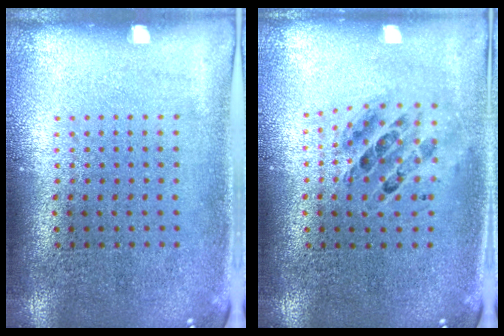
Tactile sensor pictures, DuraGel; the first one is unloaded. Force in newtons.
{"total": 0.7, "press": 0.7, "slide": 0.1}